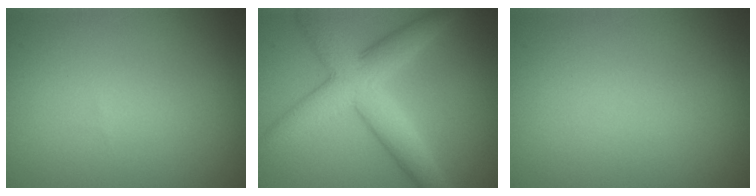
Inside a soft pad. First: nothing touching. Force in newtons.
{"total": 6.4, "press": 6.4, "slide": 0.1}
{"total": 0.0}